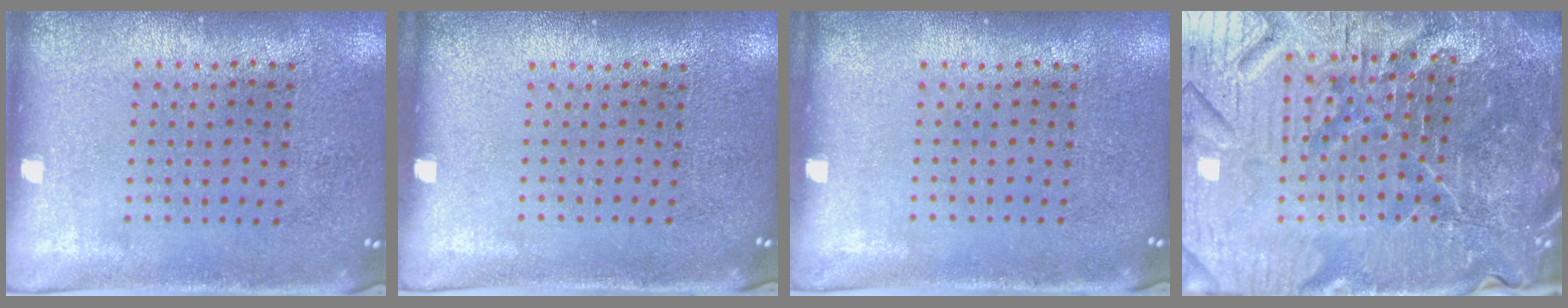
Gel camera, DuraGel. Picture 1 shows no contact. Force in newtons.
{"total": 0.0}
{"total": 0.0}
{"total": 7.2, "press": 6.4, "slide": 3.4}